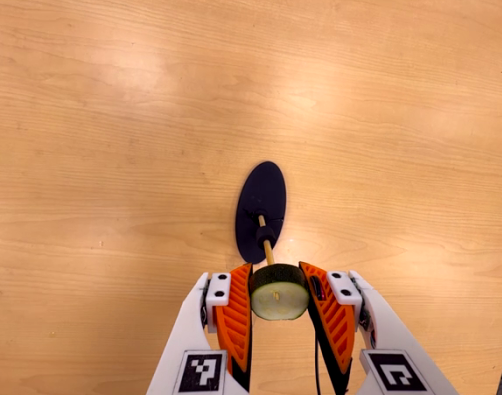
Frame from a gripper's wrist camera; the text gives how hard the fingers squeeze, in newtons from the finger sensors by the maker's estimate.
{"total": 11.8, "left": 11.2, "right": 12.3}